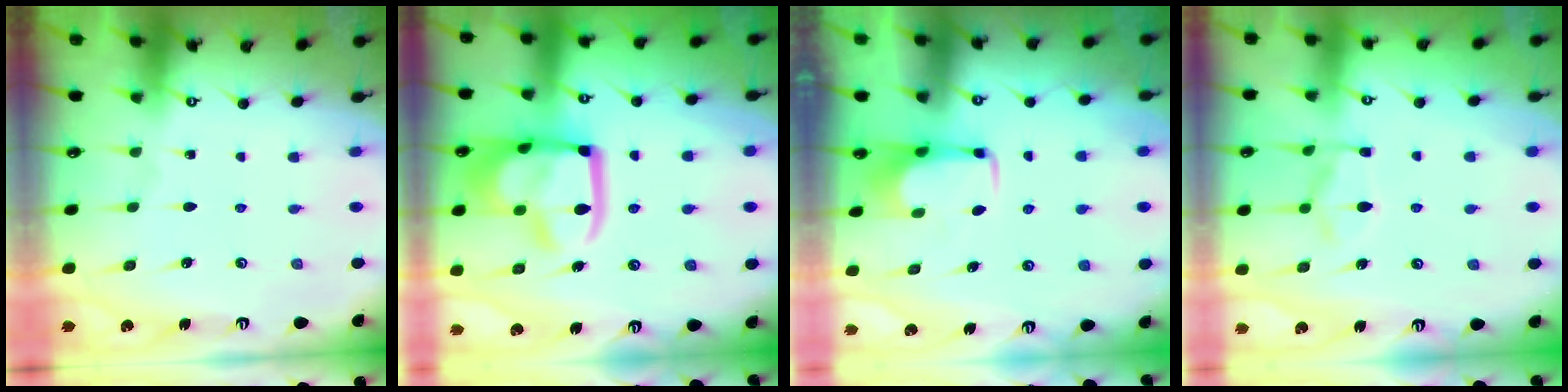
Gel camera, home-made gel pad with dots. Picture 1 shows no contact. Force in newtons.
{"total": 20.0, "press": 19.9, "slide": 2.2}
{"total": 1.6, "press": 1.5, "slide": 0.3}
{"total": 4.6, "press": 4.4, "slide": 1.6}